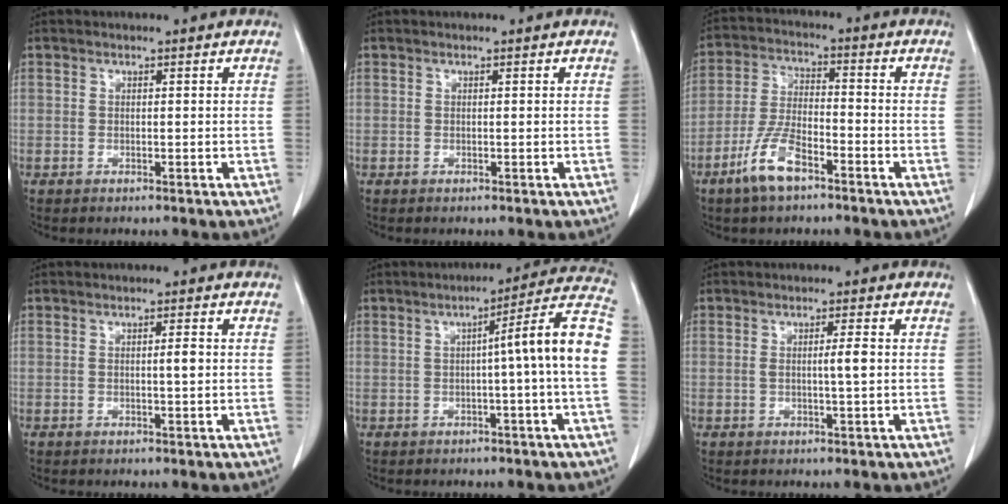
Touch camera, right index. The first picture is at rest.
{"total": 0.0}
{"total": 8.3, "force": [-5.2, 2.4, 6.0], "torque": [-0.131, -0.003, -0.101]}
{"total": 1.4, "force": [0.0, 0.0, 1.4], "torque": [-0.024, 0.001, -0.001]}
{"total": 11.0, "force": [-0.3, -1.6, 10.9], "torque": [-0.140, 0.018, -0.010]}
{"total": 2.4, "force": [0.0, -0.2, 2.3], "torque": [-0.040, -0.001, -0.001]}